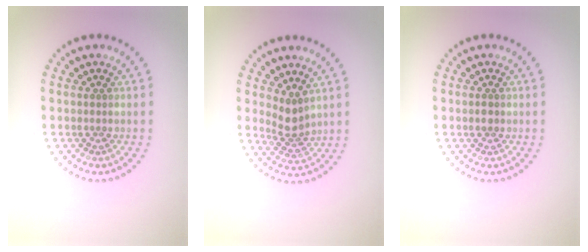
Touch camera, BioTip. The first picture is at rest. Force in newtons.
{"total": 2.4, "press": 1.8, "slide": 1.6}
{"total": 1.0, "press": 1.0, "slide": 0.2}